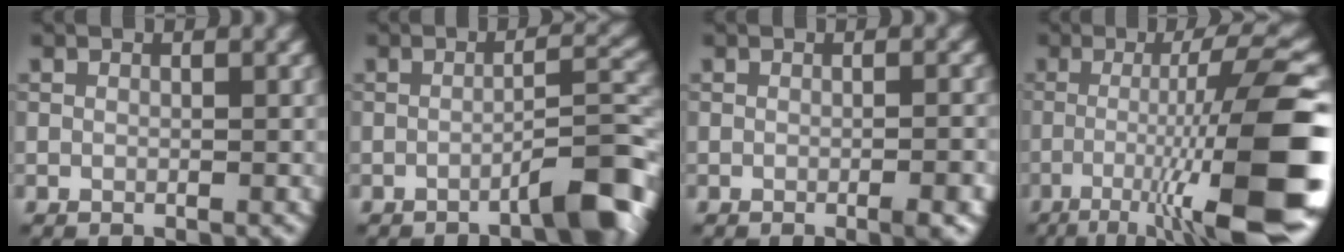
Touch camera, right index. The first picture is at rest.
{"total": 4.9, "force": [-3.0, 0.6, 3.8], "torque": [-0.045, 0.021, -0.053]}
{"total": 2.1, "force": [-0.9, 0.4, 1.9], "torque": [-0.020, 0.003, -0.015]}
{"total": 14.2, "force": [-4.7, 2.2, 13.2], "torque": [-0.187, 0.011, -0.073]}